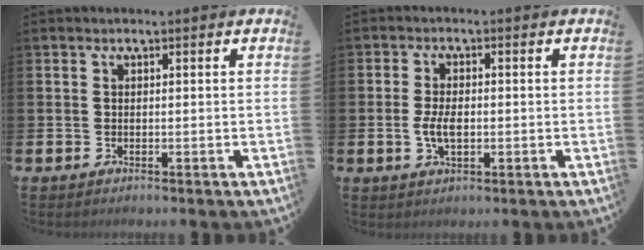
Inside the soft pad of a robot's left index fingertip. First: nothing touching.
{"total": 3.6, "force": [-0.3, 1.8, 3.1], "torque": [-0.066, 0.002, -0.008]}